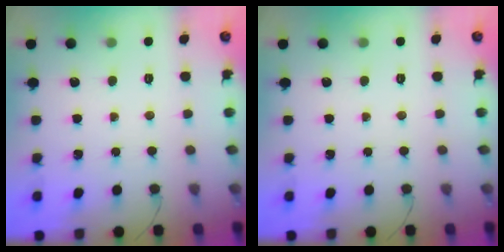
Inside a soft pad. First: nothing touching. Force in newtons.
{"total": 0.0}